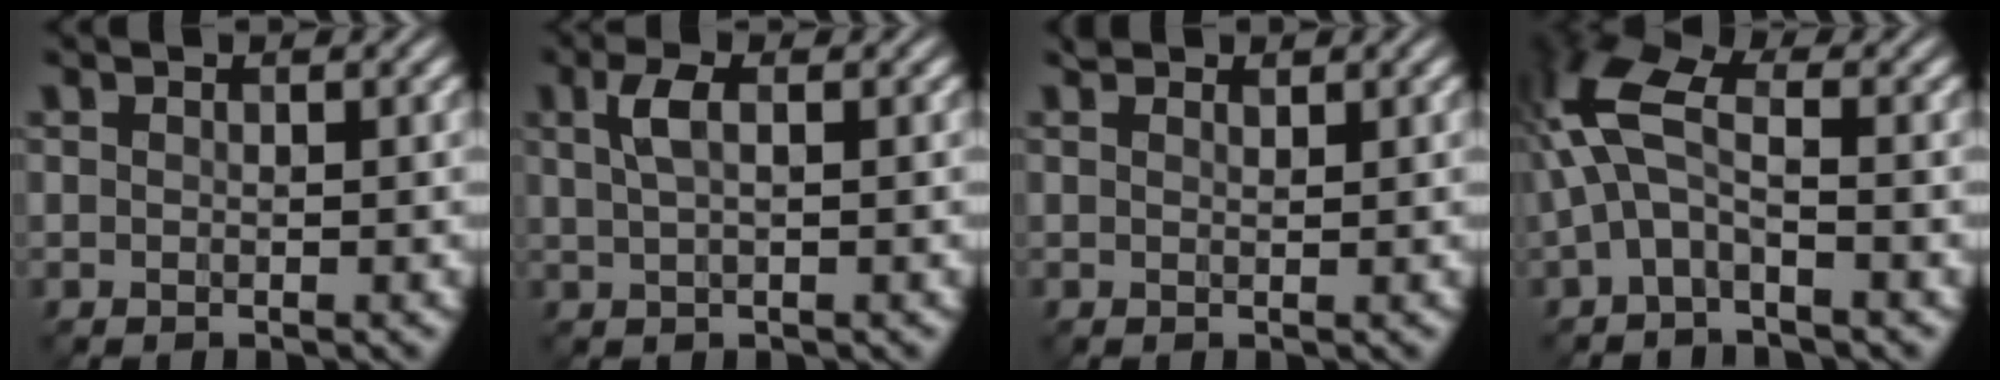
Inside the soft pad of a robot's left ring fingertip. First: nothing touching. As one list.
[{"total": 2.1, "force": [0.7, 0.8, 1.8], "torque": [-0.040, 0.006, 0.013]}, {"total": 0.8, "force": [0.7, 0.2, 0.3], "torque": [-0.008, 0.001, 0.013]}, {"total": 5.1, "force": [-0.4, 2.2, 4.6], "torque": [-0.111, 0.020, -0.022]}]